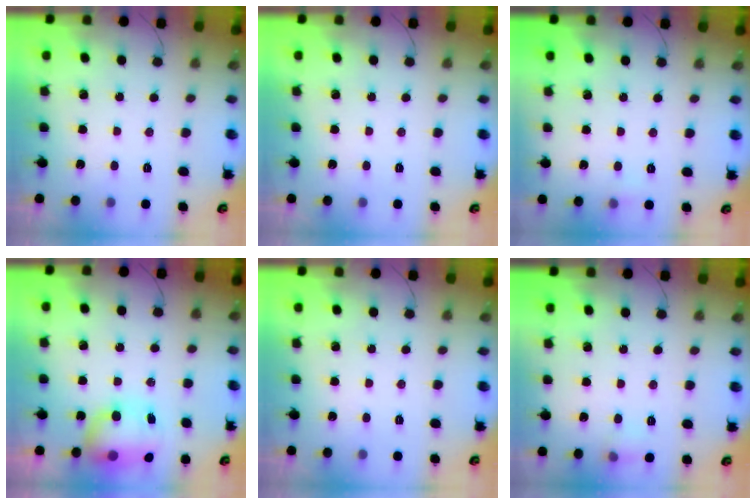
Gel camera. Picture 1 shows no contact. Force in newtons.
{"total": 0.0}
{"total": 3.6, "press": 3.3, "slide": 1.4}
{"total": 8.3, "press": 8.2, "slide": 1.7}
{"total": 0.0}
{"total": 6.3, "press": 6.1, "slide": 1.7}